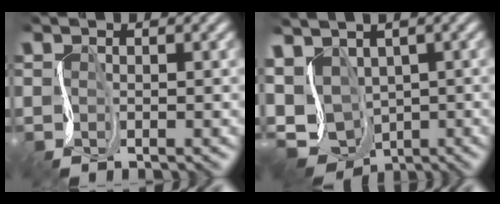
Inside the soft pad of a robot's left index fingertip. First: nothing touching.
{"total": 9.3, "force": [0.1, 6.3, 6.9], "torque": [-0.143, -0.006, 0.017]}